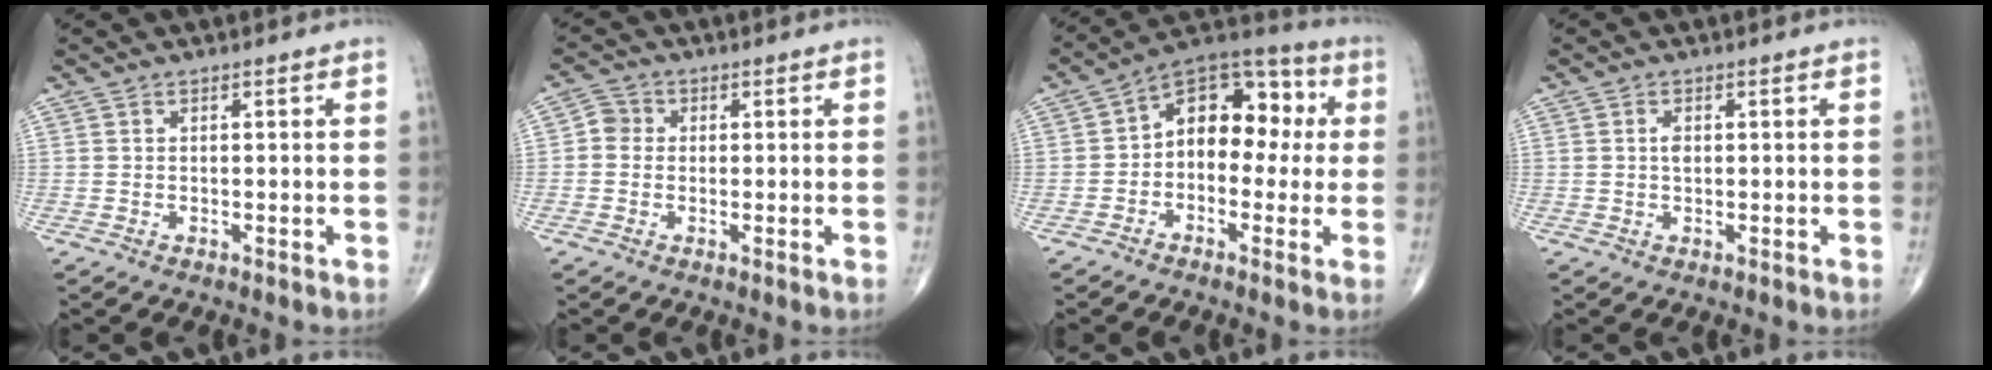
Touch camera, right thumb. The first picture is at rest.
{"total": 3.1, "force": [-0.1, 2.9, 1.1], "torque": [-0.003, 0.006, -0.011]}
{"total": 13.2, "force": [0.6, 9.0, 9.6], "torque": [-0.094, 0.046, -0.012]}
{"total": 1.6, "force": [0.2, 1.0, 1.3], "torque": [-0.020, 0.000, 0.003]}